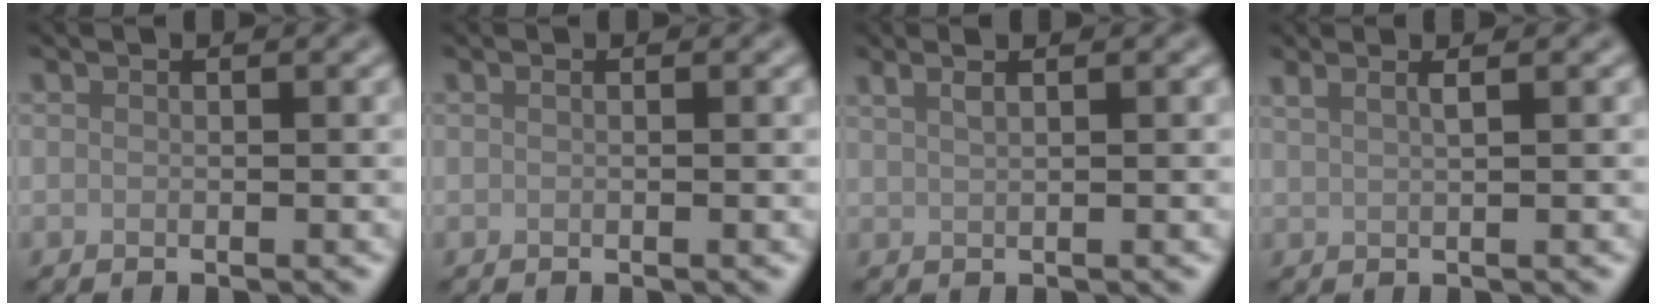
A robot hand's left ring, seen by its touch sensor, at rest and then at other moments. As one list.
[{"total": 0.0}, {"total": 2.2, "force": [1.5, 0.9, 1.4], "torque": [-0.015, 0.004, 0.012]}, {"total": 2.4, "force": [1.4, 0.9, 1.6], "torque": [-0.010, 0.001, 0.005]}]